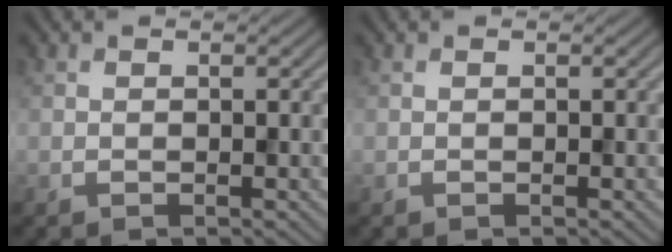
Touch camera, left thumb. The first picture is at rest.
{"total": 0.0}